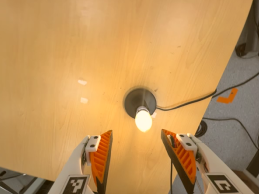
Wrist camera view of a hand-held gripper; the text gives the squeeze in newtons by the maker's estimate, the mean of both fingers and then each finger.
{"total": 0.0}